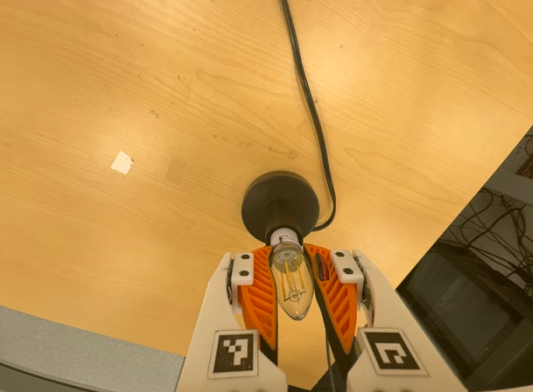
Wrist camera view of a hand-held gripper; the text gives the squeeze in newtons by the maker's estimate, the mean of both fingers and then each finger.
{"total": 26.8, "left": 25.5, "right": 28.1}